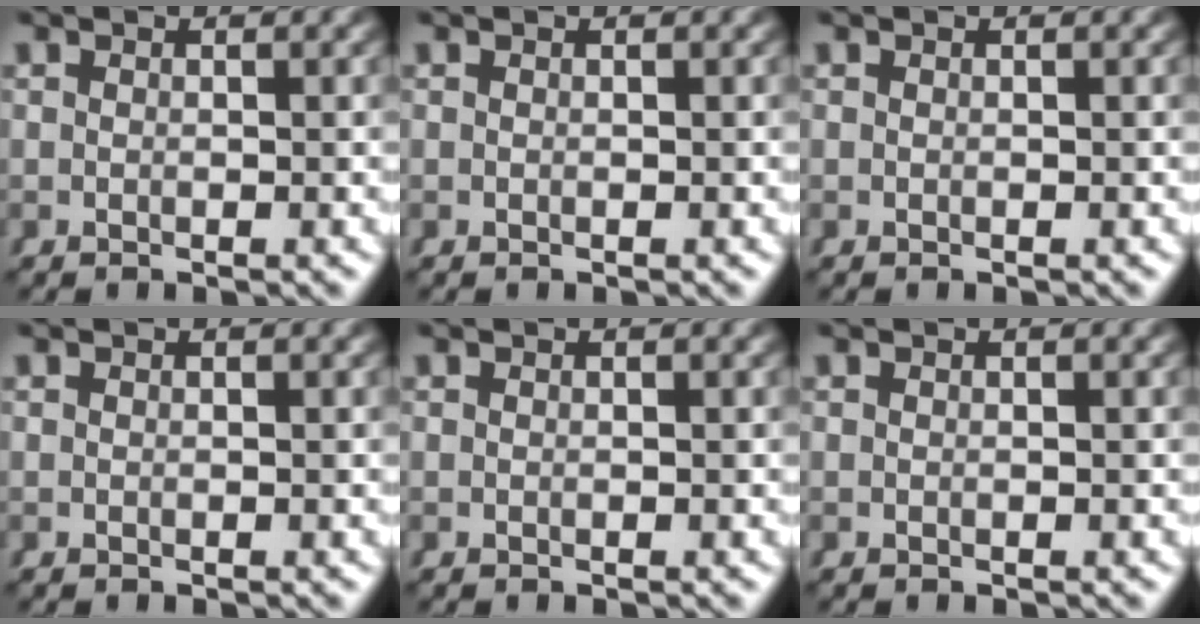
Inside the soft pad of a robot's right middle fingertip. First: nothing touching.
{"total": 0.0}
{"total": 0.0}
{"total": 0.0}
{"total": 0.0}
{"total": 0.0}